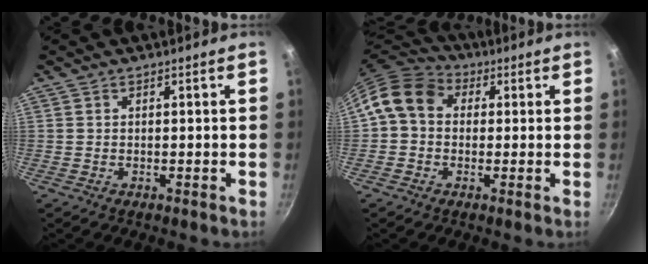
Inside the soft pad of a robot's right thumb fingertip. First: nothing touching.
{"total": 9.7, "force": [1.4, 7.8, 5.5], "torque": [-0.081, 0.023, 0.003]}